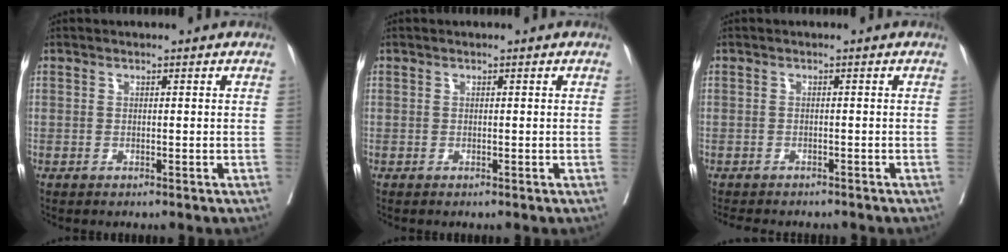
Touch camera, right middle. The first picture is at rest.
{"total": 0.0}
{"total": 8.6, "force": [-7.7, 2.7, 2.5], "torque": [-0.039, -0.004, -0.103]}